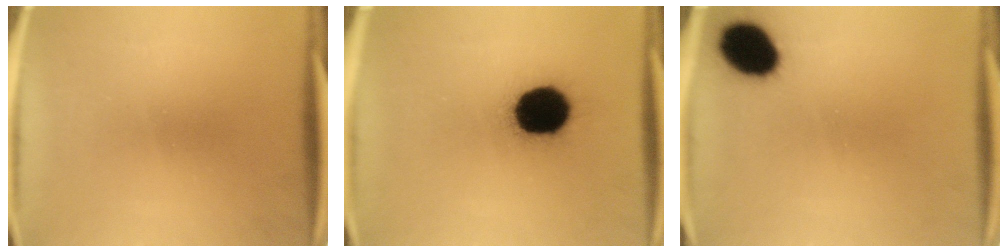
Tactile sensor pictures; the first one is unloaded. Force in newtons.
{"total": 18.4}
{"total": 11.0}